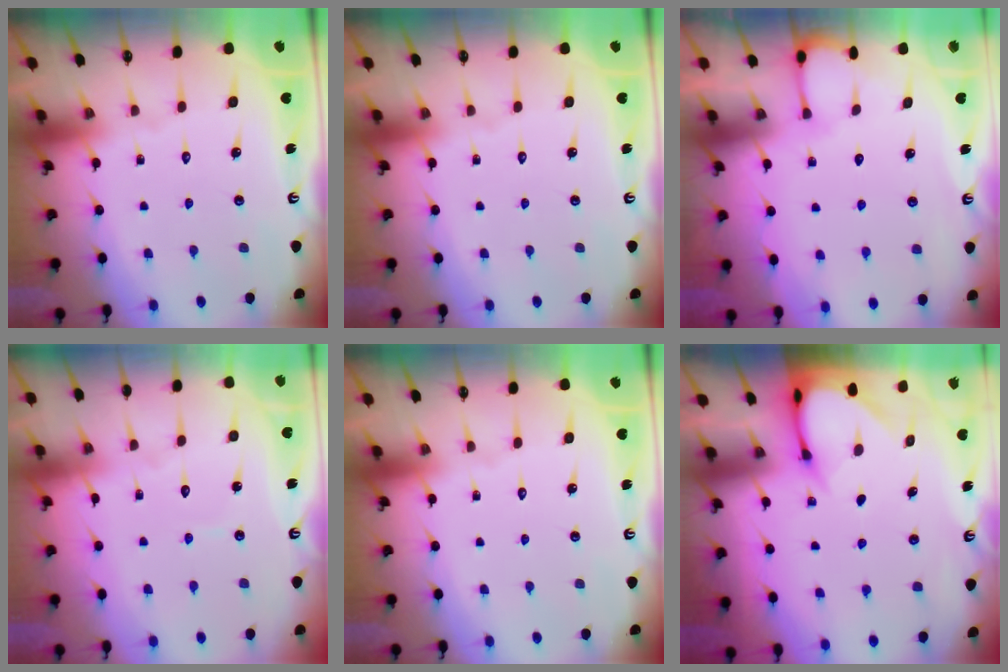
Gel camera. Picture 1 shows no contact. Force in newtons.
{"total": 0.0}
{"total": 2.1, "press": 2.1, "slide": 0.2}
{"total": 3.5, "press": 3.4, "slide": 0.4}
{"total": 0.0}
{"total": 3.5, "press": 3.4, "slide": 0.3}